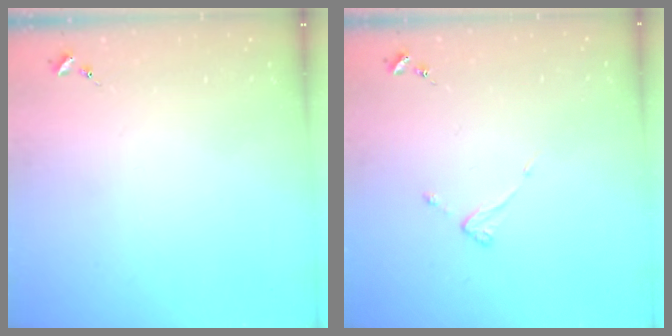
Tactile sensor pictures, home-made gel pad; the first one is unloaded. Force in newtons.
{"total": 3.8, "press": 3.7, "slide": 0.2}